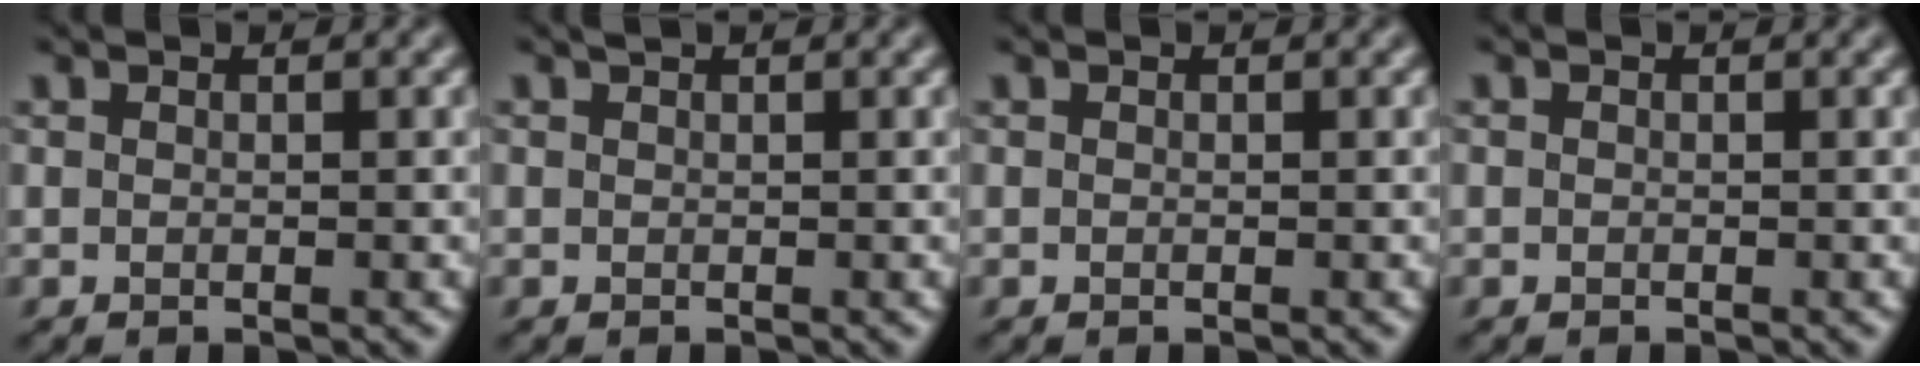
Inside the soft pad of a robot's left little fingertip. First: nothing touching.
{"total": 0.5, "force": [0.3, 0.5, 0.0], "torque": [-0.002, 0.001, 0.005]}
{"total": 0.0}
{"total": 0.6, "force": [-0.1, 0.6, 0.0], "torque": [0.006, -0.002, -0.005]}